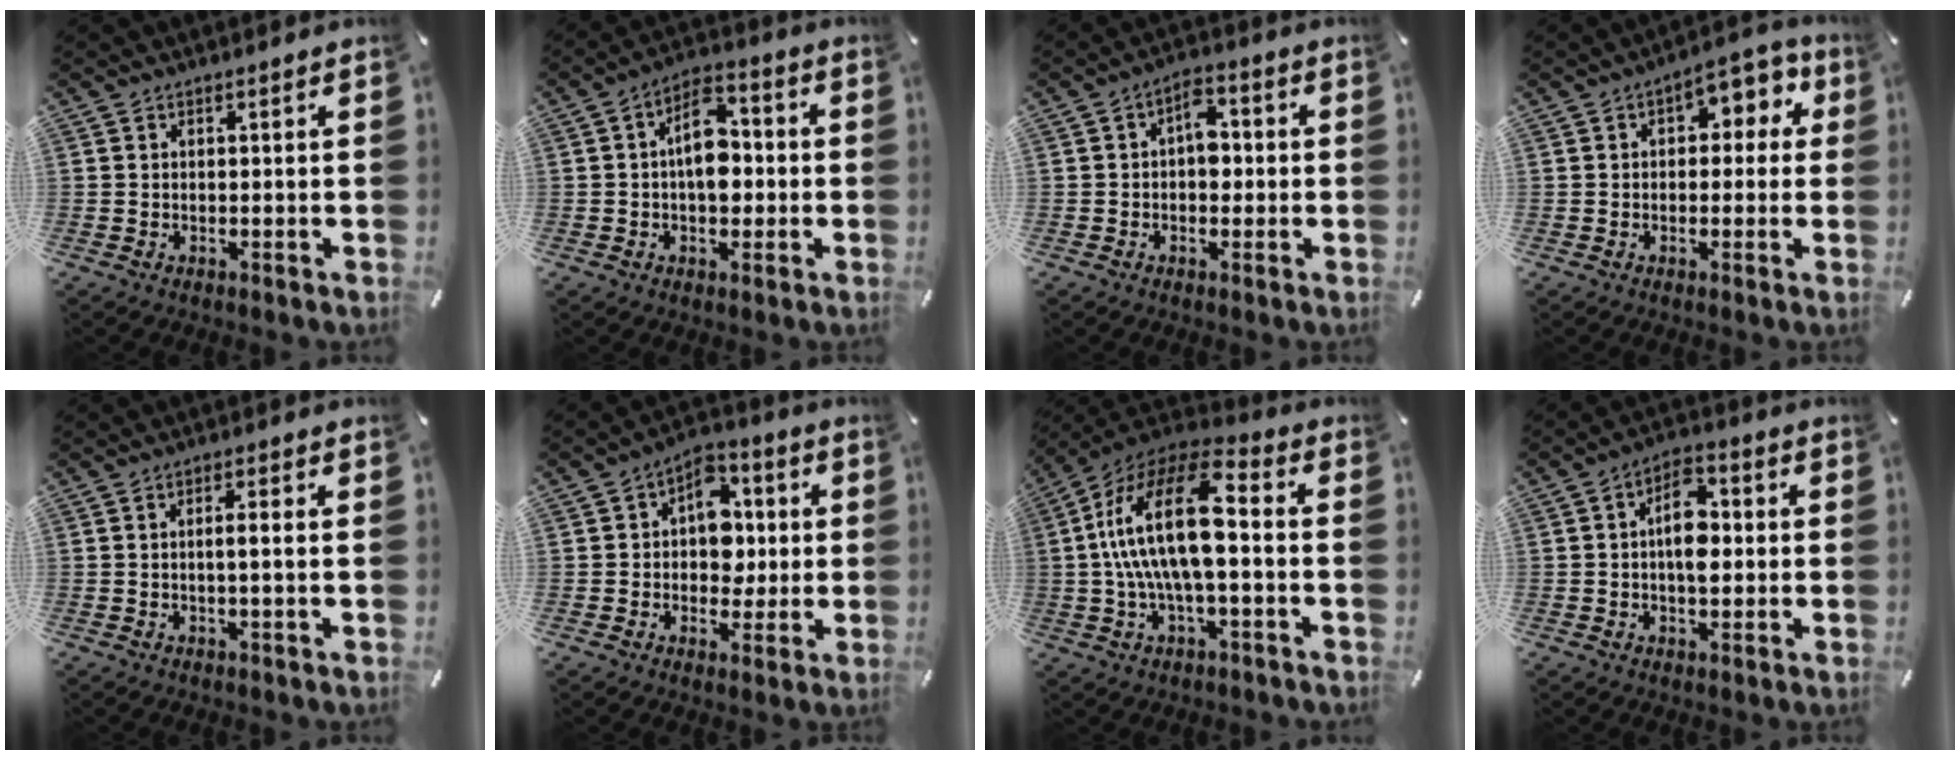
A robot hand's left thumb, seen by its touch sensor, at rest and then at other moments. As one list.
[{"total": 9.8, "force": [-0.4, 6.4, 7.4], "torque": [-0.108, 0.009, -0.009]}, {"total": 5.6, "force": [-0.1, 3.6, 4.3], "torque": [-0.060, 0.008, -0.008]}, {"total": 6.6, "force": [2.0, 4.2, 4.7], "torque": [-0.048, -0.010, 0.024]}, {"total": 3.0, "force": [-0.2, 0.3, 3.0], "torque": [-0.055, 0.000, -0.006]}, {"total": 9.8, "force": [0.3, 8.2, 5.4], "torque": [-0.065, 0.001, 0.005]}, {"total": 19.7, "force": [0.7, 8.5, 17.8], "torque": [-0.359, -0.007, 0.006]}, {"total": 8.7, "force": [-0.1, 5.3, 7.0], "torque": [-0.101, 0.005, -0.006]}]